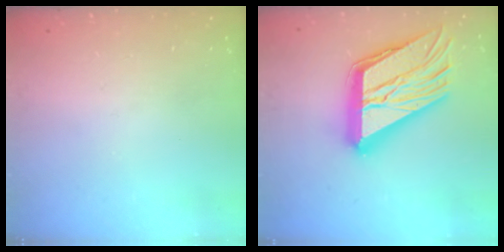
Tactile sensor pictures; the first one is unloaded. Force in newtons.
{"total": 28.7, "press": 28.6, "slide": 3.0}